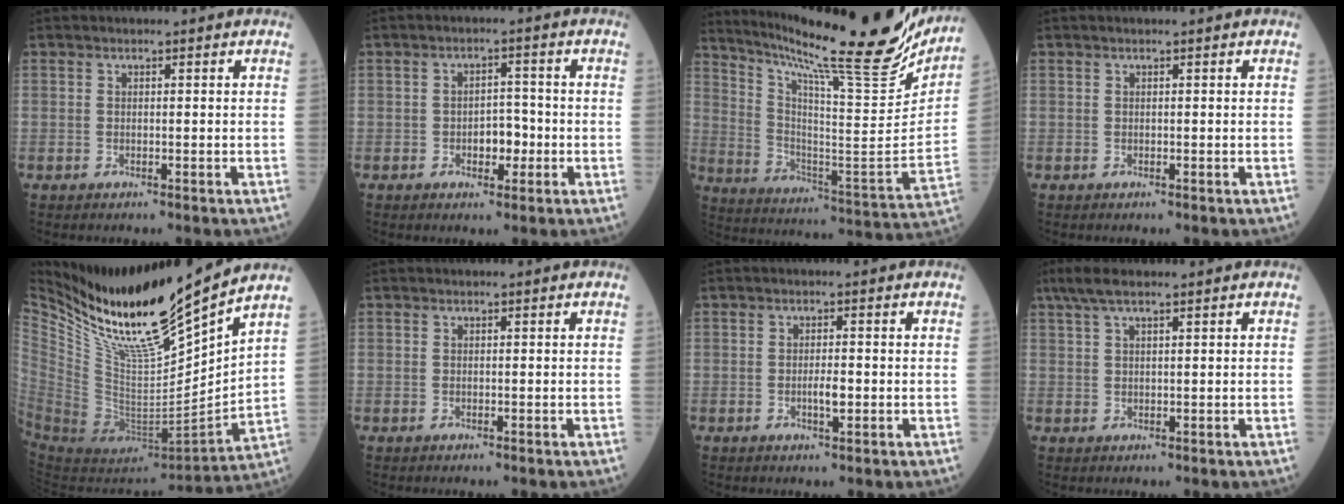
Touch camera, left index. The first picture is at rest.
{"total": 3.7, "force": [-1.6, 1.9, 2.7], "torque": [-0.036, 0.002, -0.024]}
{"total": 26.6, "force": [22.8, 0.5, 13.8], "torque": [-0.234, -0.083, 0.332]}
{"total": 0.0}
{"total": 21.1, "force": [18.0, 0.3, 10.9], "torque": [-0.195, -0.062, 0.333]}
{"total": 0.0}
{"total": 2.1, "force": [-0.9, 0.4, 1.9], "torque": [-0.036, -0.005, -0.015]}
{"total": 3.9, "force": [2.7, 0.6, 2.8], "torque": [-0.063, 0.018, 0.056]}